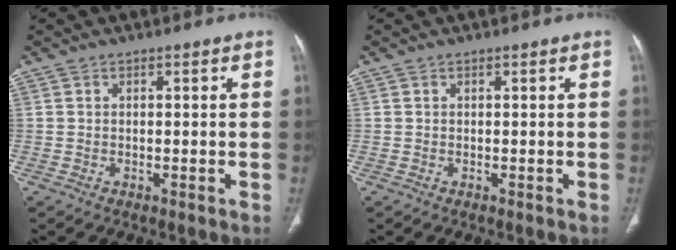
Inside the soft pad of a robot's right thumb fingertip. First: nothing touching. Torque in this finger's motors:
{"motor_torque": [0.00, 0.00, 0.00, 0.00, 0.00]}